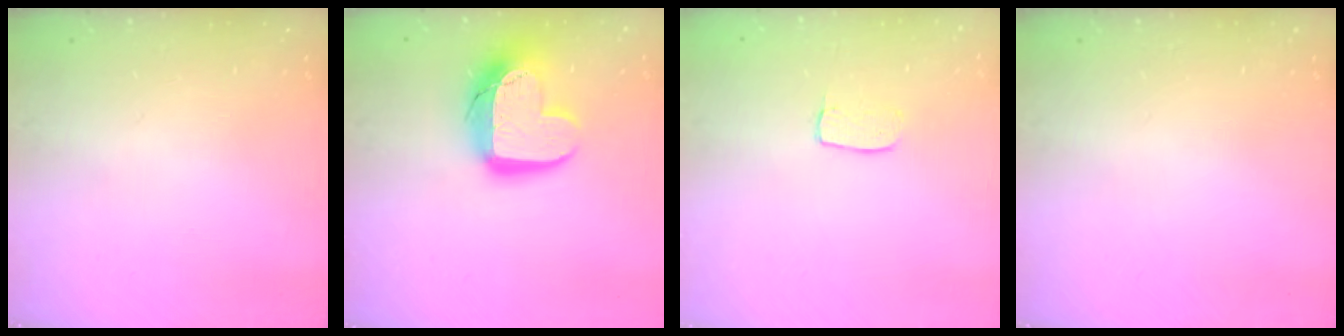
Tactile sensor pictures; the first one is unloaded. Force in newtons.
{"total": 16.1, "press": 16.1, "slide": 1.1}
{"total": 5.8, "press": 5.8, "slide": 0.3}
{"total": 0.0}